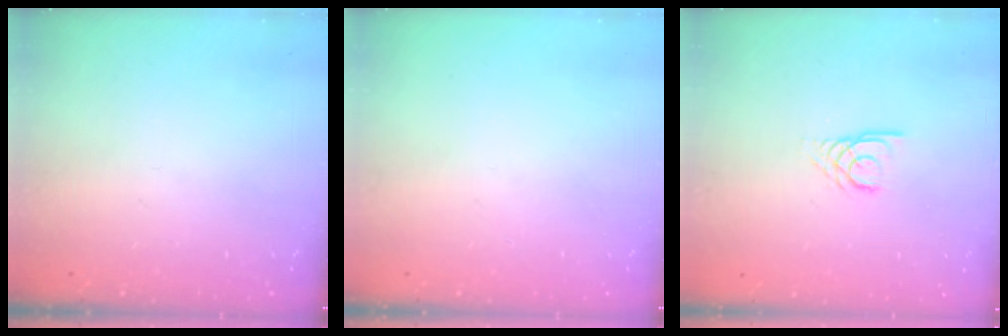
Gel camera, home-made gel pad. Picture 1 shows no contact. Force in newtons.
{"total": 0.0}
{"total": 1.3, "press": 1.3, "slide": 0.2}